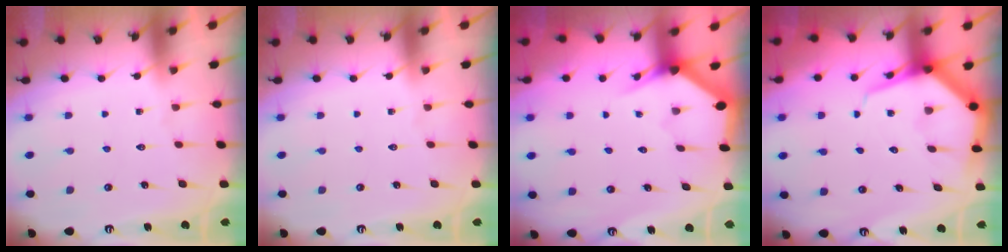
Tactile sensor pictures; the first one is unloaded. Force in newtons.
{"total": 0.0}
{"total": 3.1, "press": 3.1, "slide": 0.2}
{"total": 7.6, "press": 7.6, "slide": 0.9}